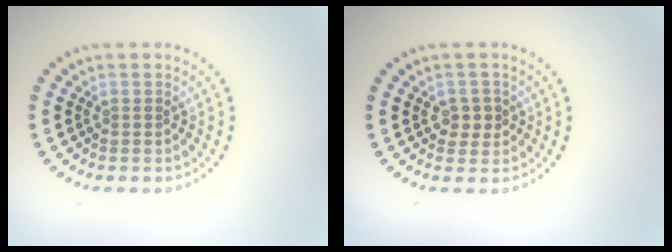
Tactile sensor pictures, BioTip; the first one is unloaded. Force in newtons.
{"total": 1.9, "press": 1.8, "slide": 0.5}